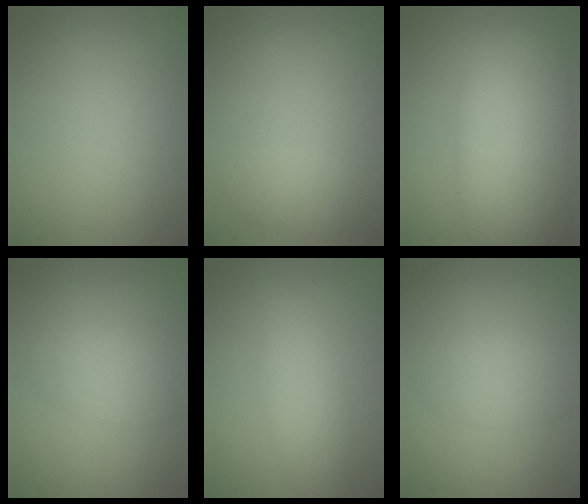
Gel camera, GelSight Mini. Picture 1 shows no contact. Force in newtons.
{"total": 1.7, "press": 1.7, "slide": 0.1}
{"total": 10.4, "press": 10.3, "slide": 0.5}
{"total": 3.0, "press": 3.0, "slide": 0.2}
{"total": 2.9, "press": 2.9, "slide": 0.1}
{"total": 2.5, "press": 2.5, "slide": 0.2}